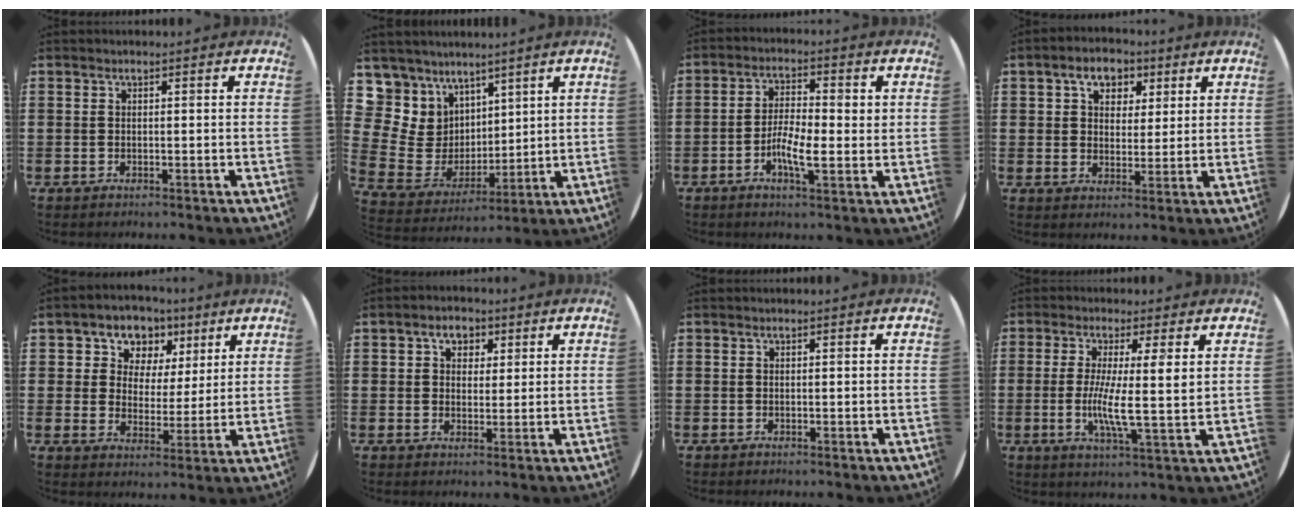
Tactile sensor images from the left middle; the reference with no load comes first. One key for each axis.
{"total": 7.5, "fx": 4.8, "fy": 5.8, "fz": 0.0, "tx": -0.050, "ty": -0.046, "tz": 0.097}
{"total": 5.2, "fx": -1.1, "fy": 1.7, "fz": 4.8, "tx": -0.082, "ty": 0.008, "tz": -0.021}
{"total": 5.5, "fx": 3.1, "fy": 3.9, "fz": 2.5, "tx": -0.043, "ty": 0.011, "tz": 0.049}
{"total": 6.0, "fx": 3.6, "fy": 4.7, "fz": 0.8, "tx": -0.048, "ty": -0.018, "tz": 0.058}
{"total": 3.6, "fx": 2.0, "fy": 2.6, "fz": 1.6, "tx": -0.024, "ty": 0.007, "tz": 0.030}
{"total": 0.0}
{"total": 6.5, "fx": 0.7, "fy": 0.5, "fz": 6.5, "tx": -0.123, "ty": -0.004, "tz": 0.008}